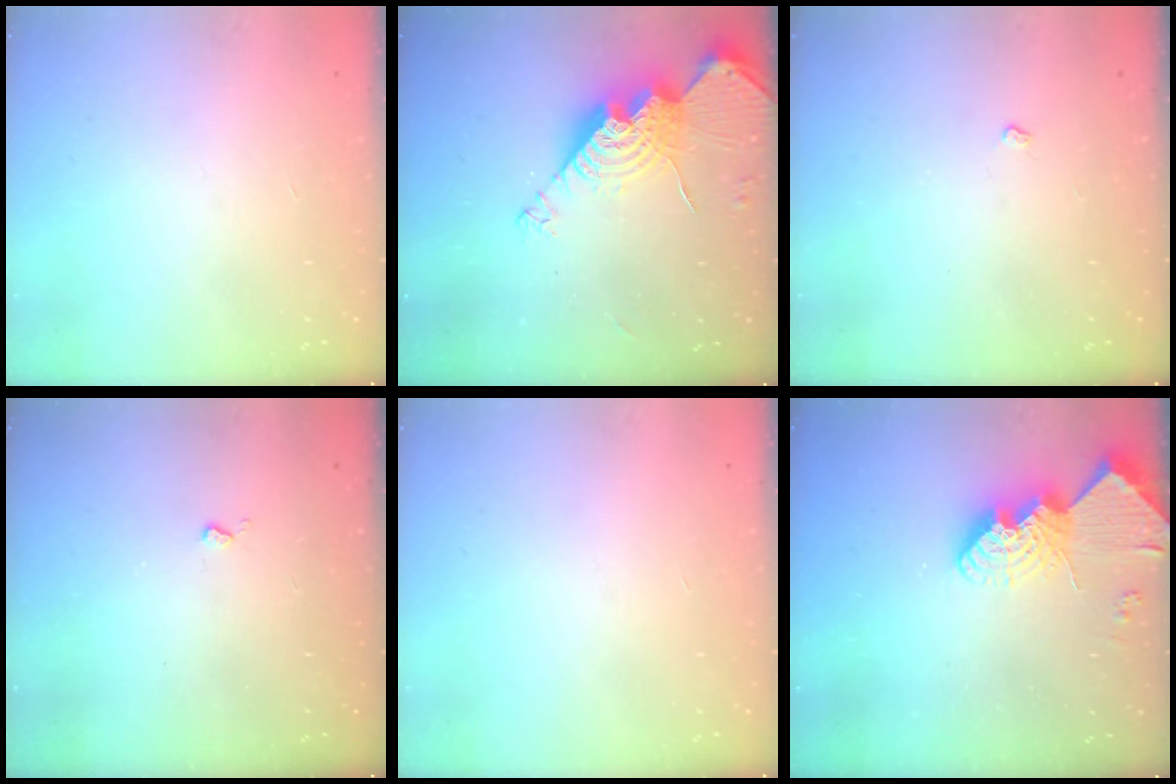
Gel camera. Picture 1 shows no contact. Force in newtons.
{"total": 16.4, "press": 16.4, "slide": 1.1}
{"total": 3.2, "press": 3.2, "slide": 0.5}
{"total": 2.5, "press": 2.4, "slide": 0.5}
{"total": 0.0}
{"total": 12.9, "press": 12.9, "slide": 1.3}